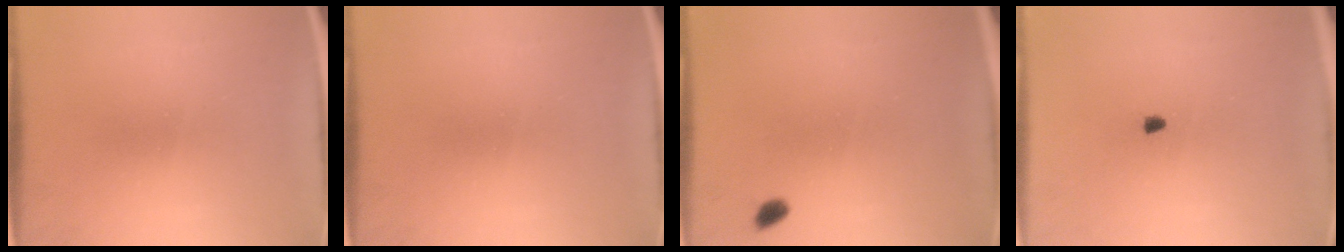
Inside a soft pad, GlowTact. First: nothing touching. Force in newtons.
{"total": 0.0}
{"total": 1.3}
{"total": 1.0}